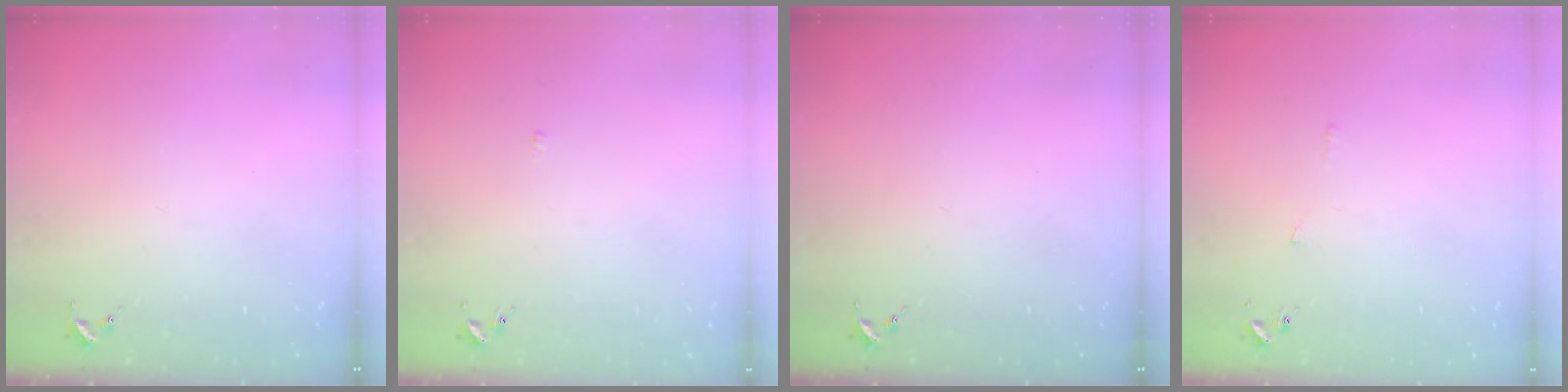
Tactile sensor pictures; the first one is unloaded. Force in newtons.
{"total": 2.0, "press": 1.9, "slide": 0.4}
{"total": 0.0}
{"total": 3.3, "press": 3.2, "slide": 0.7}